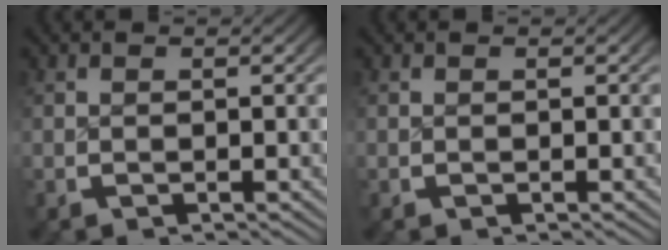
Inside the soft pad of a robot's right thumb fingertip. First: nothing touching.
{"total": 0.0}